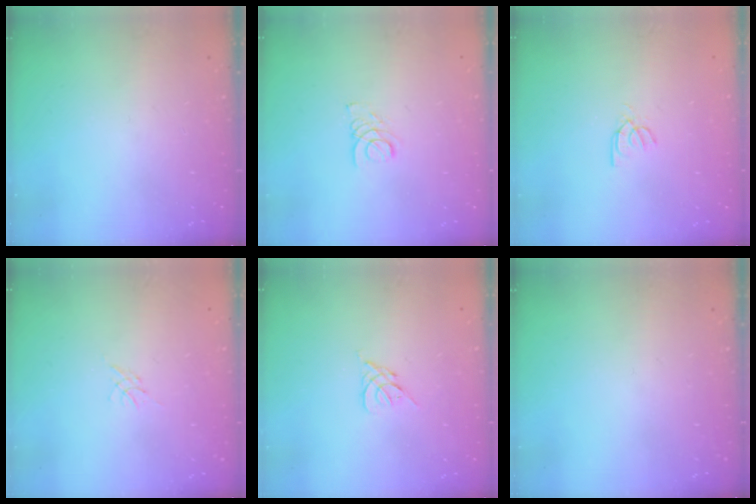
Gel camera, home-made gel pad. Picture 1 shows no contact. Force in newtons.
{"total": 1.9, "press": 1.9, "slide": 0.2}
{"total": 2.9, "press": 2.9, "slide": 0.3}
{"total": 0.0}
{"total": 2.6, "press": 2.5, "slide": 0.7}
{"total": 0.0}